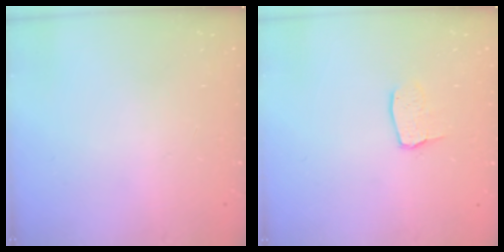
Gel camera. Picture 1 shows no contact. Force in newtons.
{"total": 3.0, "press": 3.0, "slide": 0.2}